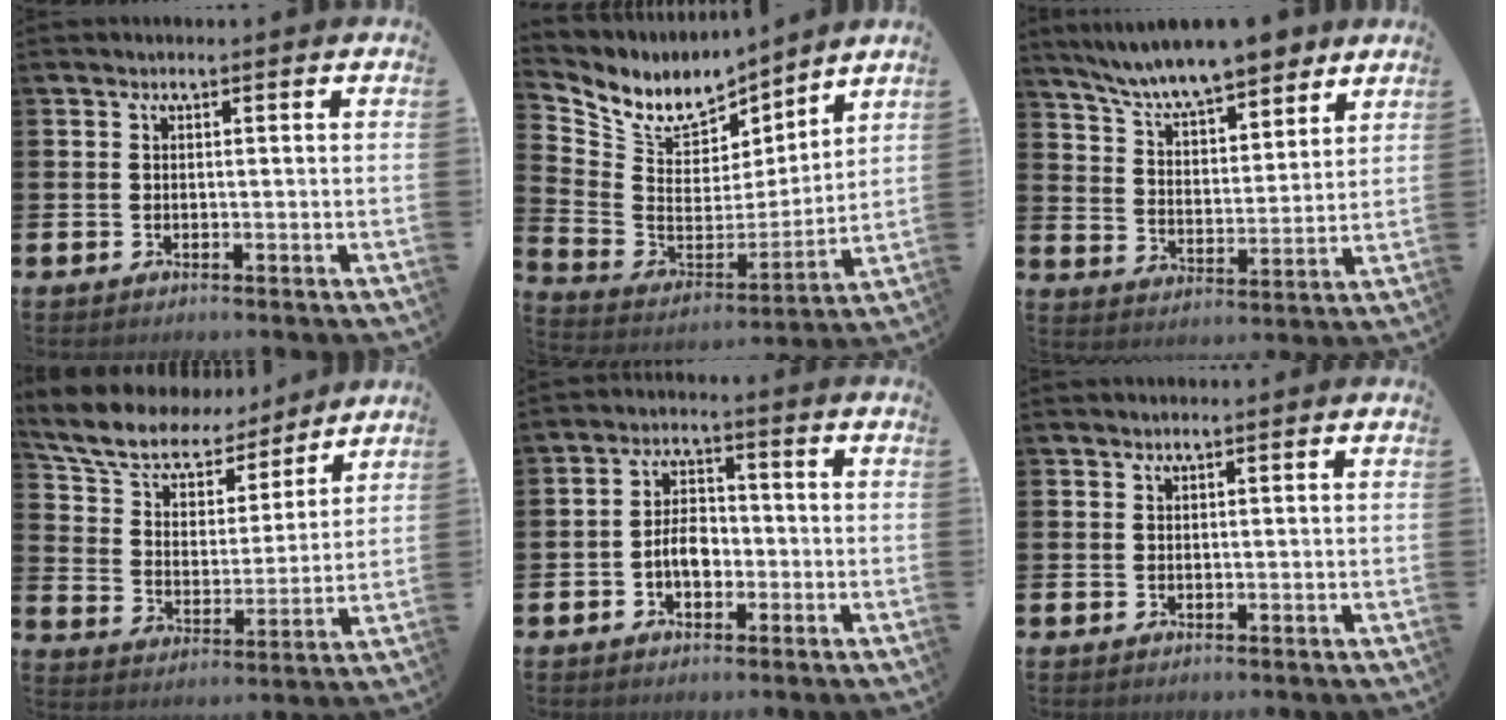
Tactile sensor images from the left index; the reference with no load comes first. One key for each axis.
{"total": 8.3, "fx": 7.4, "fy": 3.6, "fz": 1.2, "tx": -0.080, "ty": -0.053, "tz": 0.136}
{"total": 9.2, "fx": 8.4, "fy": 1.6, "fz": 3.5, "tx": -0.097, "ty": -0.046, "tz": 0.149}
{"total": 9.2, "fx": 8.2, "fy": 3.6, "fz": 2.0, "tx": -0.091, "ty": -0.053, "tz": 0.149}
{"total": 4.3, "fx": -1.2, "fy": 2.7, "fz": 3.1, "tx": -0.049, "ty": 0.004, "tz": -0.025}
{"total": 0.7, "fx": 0.7, "fy": 0.1, "fz": 0.0, "tx": 0.000, "ty": 0.001, "tz": 0.014}